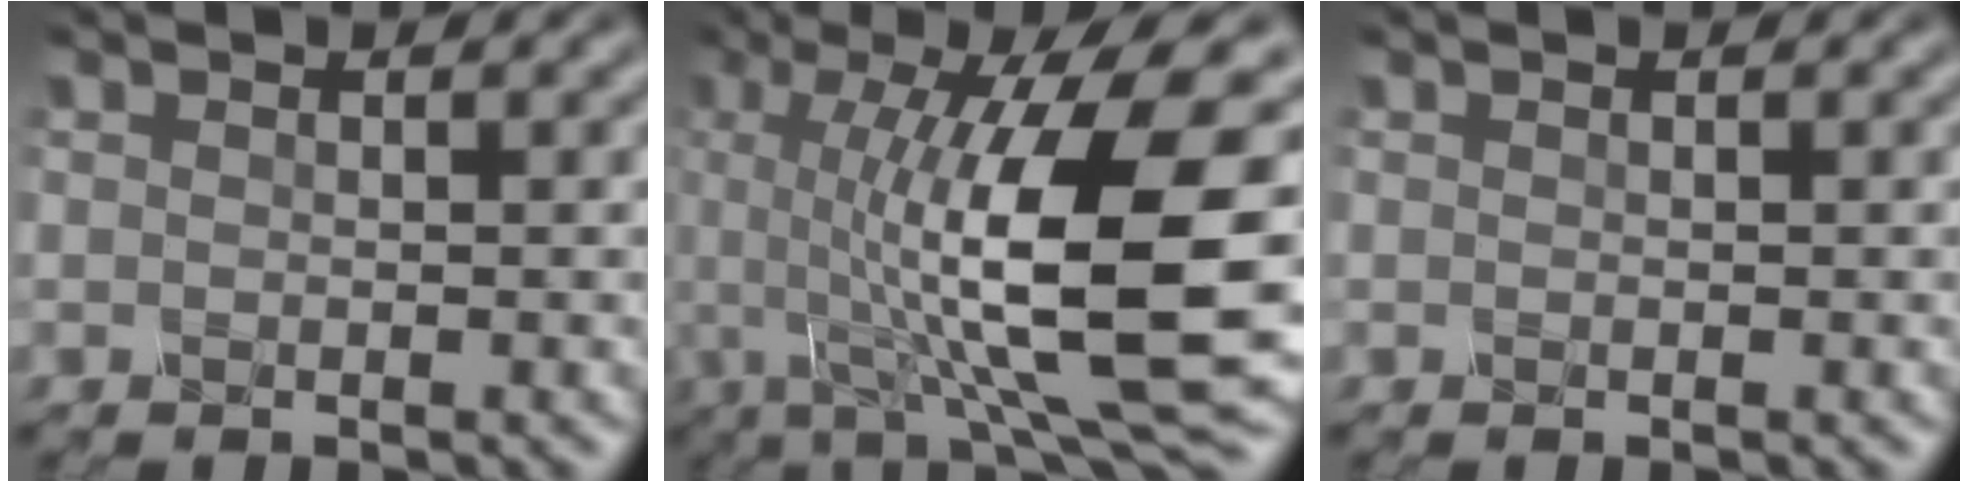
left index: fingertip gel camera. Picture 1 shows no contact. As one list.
[{"total": 14.7, "force": [0.2, 3.5, 14.3], "torque": [-0.218, 0.004, 0.009]}, {"total": 0.0}]